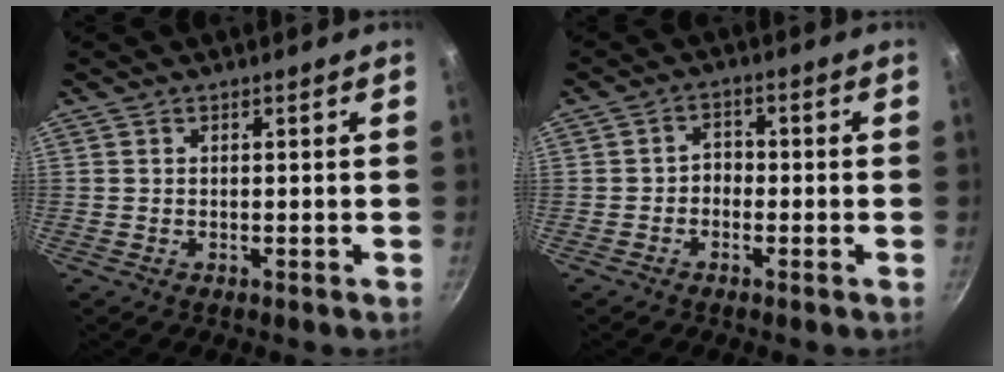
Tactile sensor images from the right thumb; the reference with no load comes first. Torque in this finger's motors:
{"motor_torque": [-0.20, 0.10, 0.12, 0.03, 0.07]}